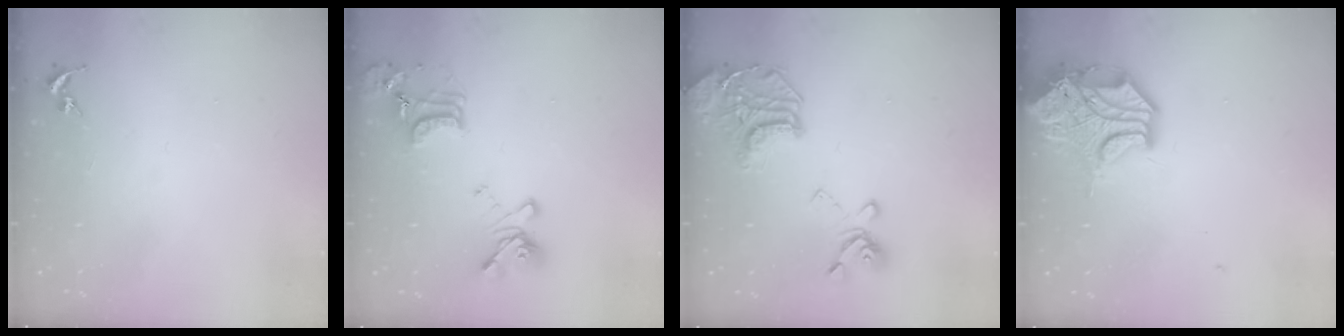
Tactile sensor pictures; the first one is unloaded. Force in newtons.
{"total": 16.9, "press": 16.8, "slide": 1.2}
{"total": 18.3, "press": 18.1, "slide": 2.4}
{"total": 15.0, "press": 14.8, "slide": 2.2}